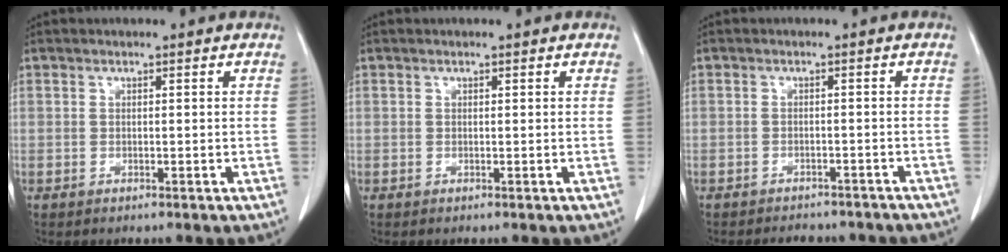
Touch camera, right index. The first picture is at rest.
{"total": 0.0}
{"total": 7.1, "force": [-6.4, 2.9, 1.5], "torque": [-0.017, 0.003, -0.068]}